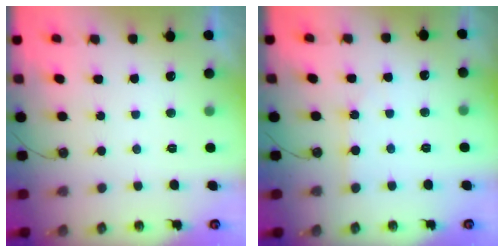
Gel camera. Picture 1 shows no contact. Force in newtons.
{"total": 2.9, "press": 2.9, "slide": 0.3}